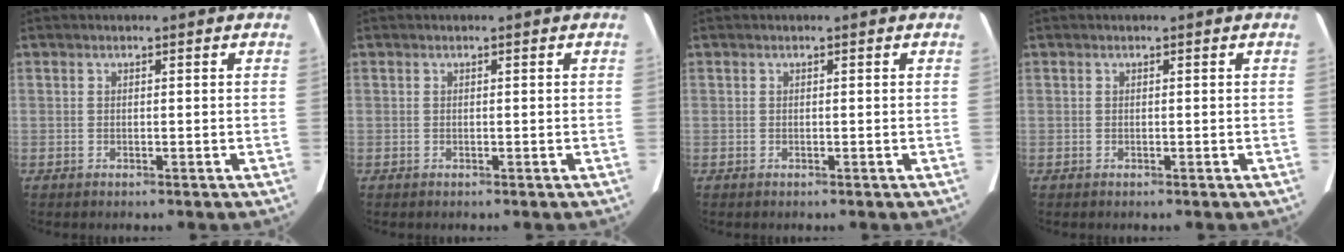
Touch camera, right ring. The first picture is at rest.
{"total": 0.0}
{"total": 0.0}
{"total": 0.0}